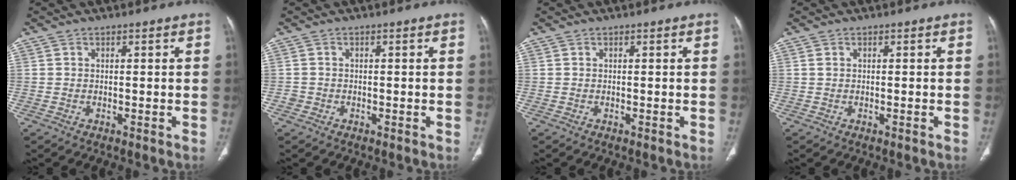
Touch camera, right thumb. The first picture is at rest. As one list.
[{"total": 1.3, "force": [-0.6, 1.1, 0.0], "torque": [0.002, 0.005, -0.018]}, {"total": 0.0}, {"total": 0.6, "force": [0.0, 0.2, 0.5], "torque": [-0.011, -0.001, 0.001]}]